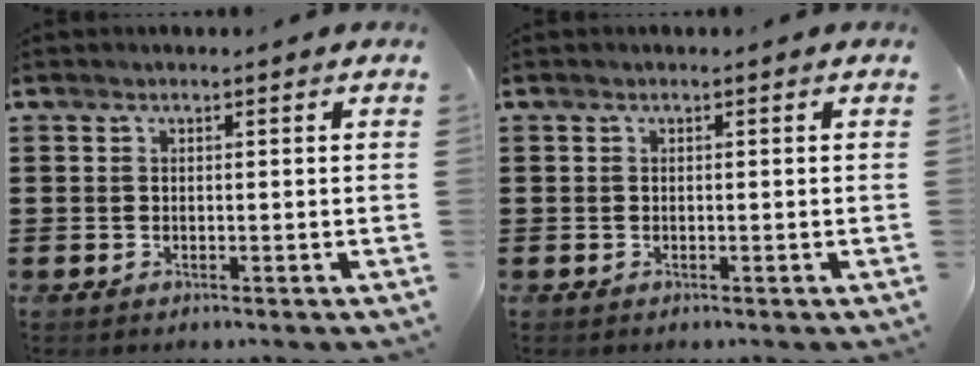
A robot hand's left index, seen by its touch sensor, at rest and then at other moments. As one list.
[{"total": 0.0}]